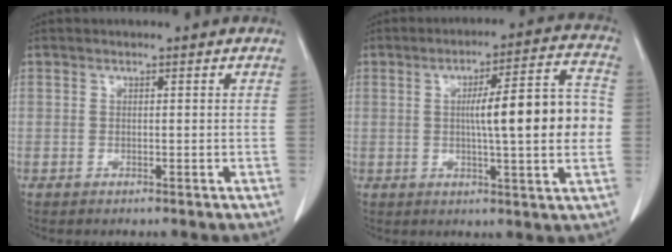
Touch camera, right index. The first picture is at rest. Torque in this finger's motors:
{"motor_torque": [0.71, 0.18, 0.45, 0.09]}